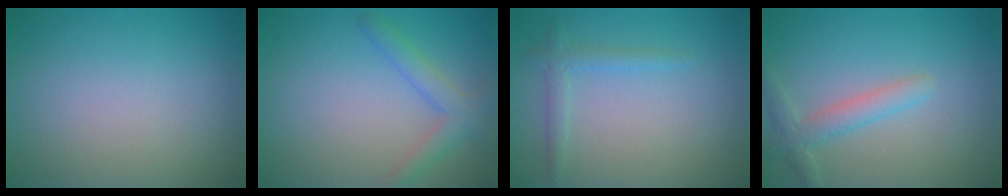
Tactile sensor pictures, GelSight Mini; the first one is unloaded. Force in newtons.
{"total": 2.5, "press": 2.5, "slide": 0.3}
{"total": 1.6, "press": 1.6, "slide": 0.1}
{"total": 2.6, "press": 2.5, "slide": 0.2}